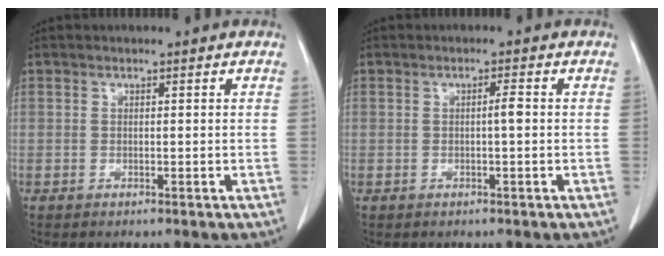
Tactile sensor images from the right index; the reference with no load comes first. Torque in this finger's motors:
{"motor_torque": [0.04, 0.05, 0.01, 0.01]}